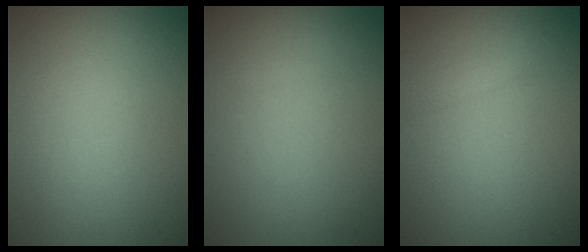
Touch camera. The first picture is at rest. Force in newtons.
{"total": 0.0}
{"total": 0.5, "press": 0.5, "slide": 0.0}